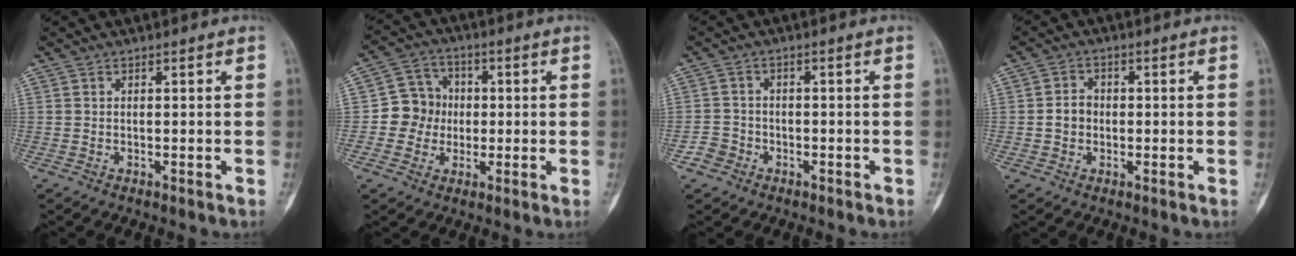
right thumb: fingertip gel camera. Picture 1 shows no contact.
{"total": 7.6, "force": [-0.6, 7.2, 2.2], "torque": [0.002, 0.018, -0.018]}
{"total": 2.9, "force": [-1.6, 2.4, 0.1], "torque": [0.006, 0.016, -0.034]}
{"total": 3.2, "force": [-0.4, 2.8, 1.6], "torque": [-0.022, 0.013, -0.010]}